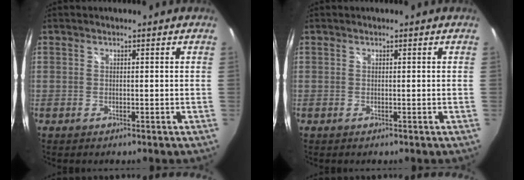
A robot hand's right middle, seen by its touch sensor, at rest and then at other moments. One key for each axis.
{"total": 0.0}